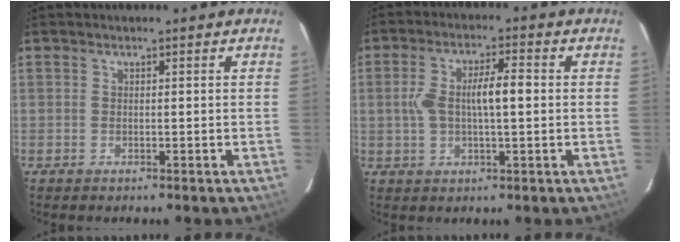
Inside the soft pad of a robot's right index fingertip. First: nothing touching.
{"total": 7.2, "force": [0.3, 1.9, 7.0], "torque": [-0.139, 0.017, 0.009]}